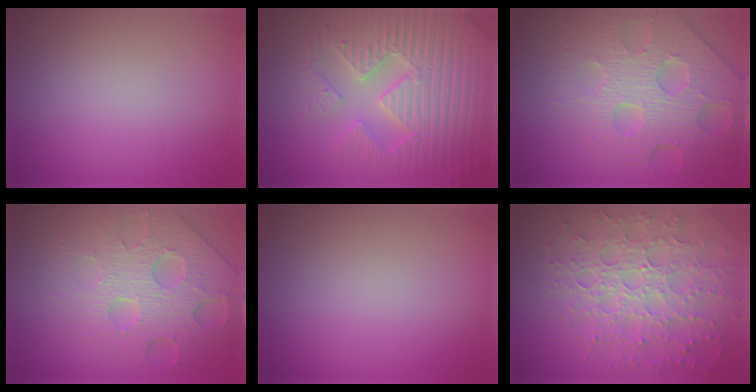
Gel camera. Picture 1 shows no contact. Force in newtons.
{"total": 7.2, "press": 5.8, "slide": 4.2}
{"total": 7.8, "press": 5.6, "slide": 5.5}
{"total": 7.9, "press": 5.4, "slide": 5.8}
{"total": 0.0}
{"total": 7.8, "press": 5.7, "slide": 5.2}